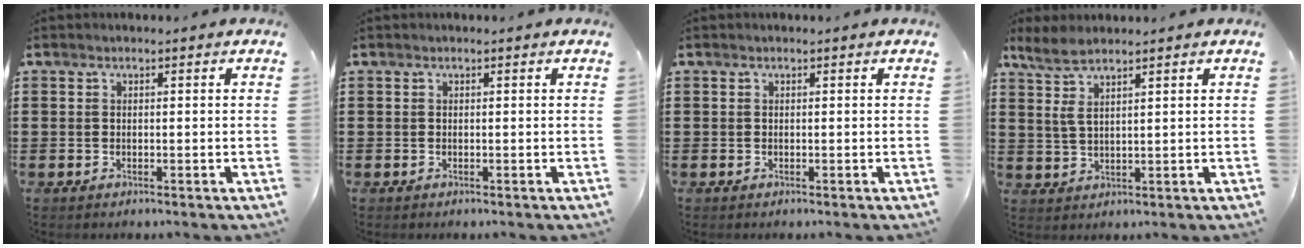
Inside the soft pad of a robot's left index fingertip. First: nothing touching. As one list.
[{"total": 0.0}, {"total": 0.0}, {"total": 4.3, "force": [2.7, 1.0, 3.1], "torque": [-0.076, 0.000, 0.047]}]